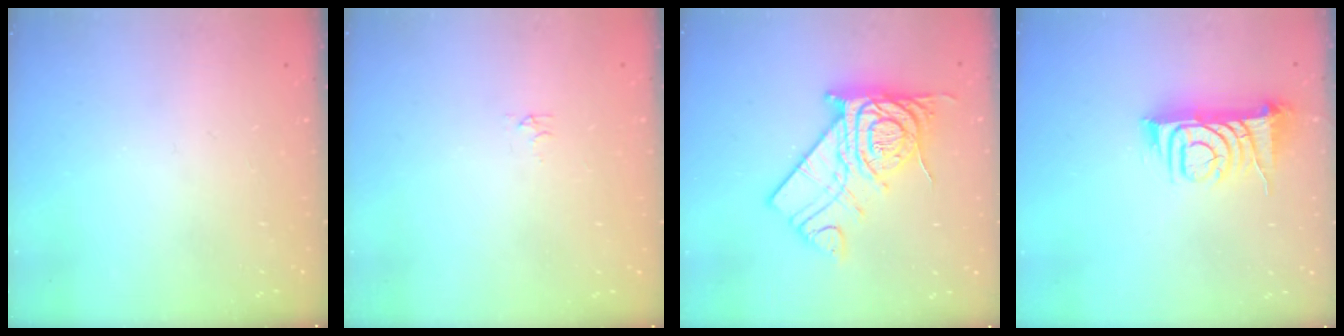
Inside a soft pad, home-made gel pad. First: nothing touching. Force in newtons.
{"total": 2.9, "press": 2.9, "slide": 0.5}
{"total": 16.9, "press": 16.9, "slide": 1.2}
{"total": 9.7, "press": 9.6, "slide": 1.2}